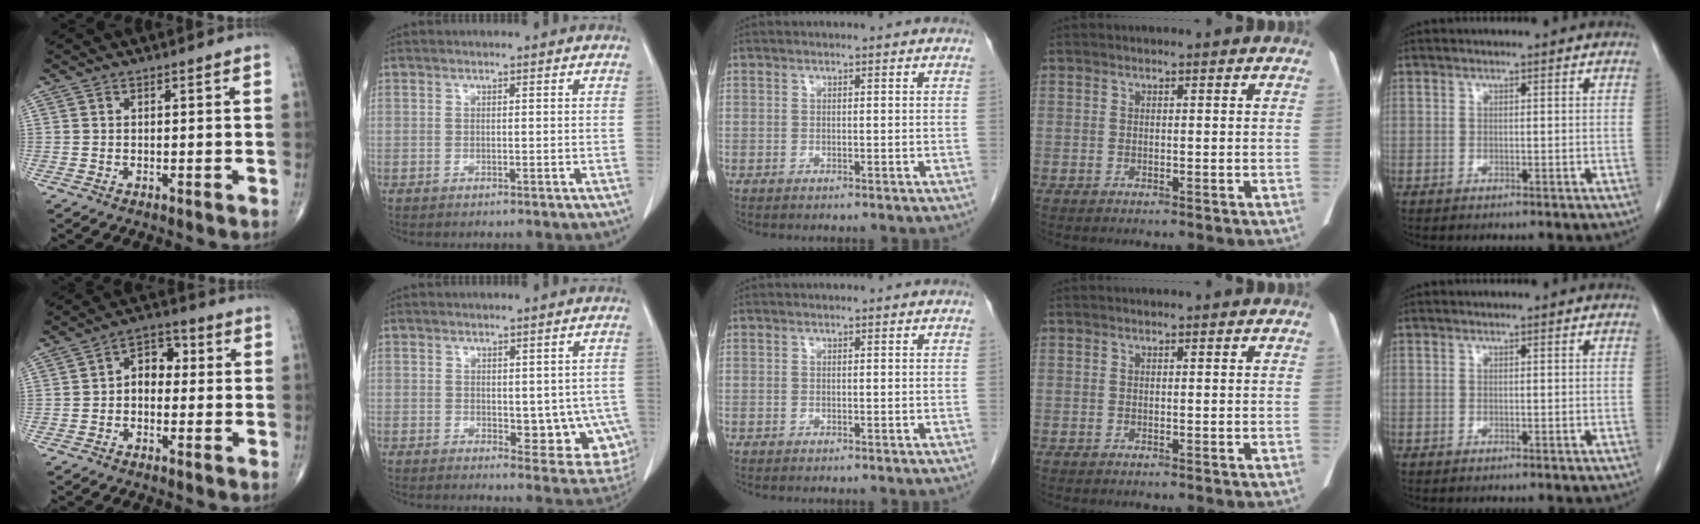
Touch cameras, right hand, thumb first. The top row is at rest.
{"thumb": {"total": 6.2, "force": [0.1, 4.4, 4.3], "torque": [-0.040, 0.024, -0.011]}, "index": {"total": 8.8, "force": [-1.5, 4.8, 7.3], "torque": [-0.055, -0.003, -0.008]}}